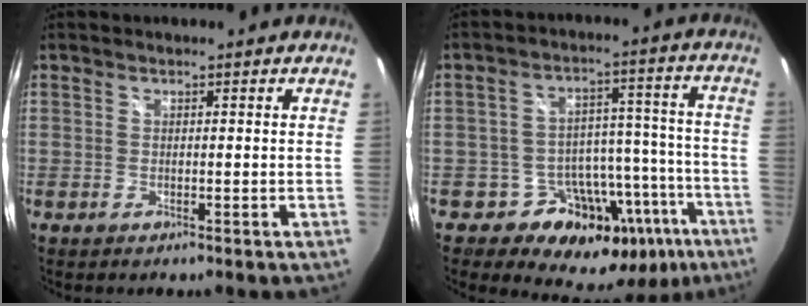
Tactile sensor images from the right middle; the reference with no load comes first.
{"total": 17.6, "force": [-10.4, 12.2, 7.1], "torque": [-0.105, 0.047, -0.122]}